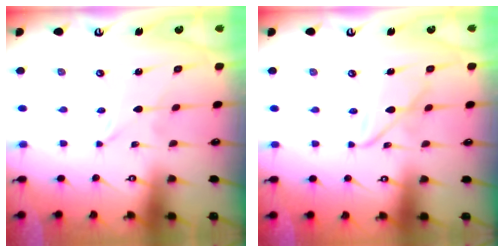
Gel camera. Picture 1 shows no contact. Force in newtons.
{"total": 7.4, "press": 7.4, "slide": 0.6}